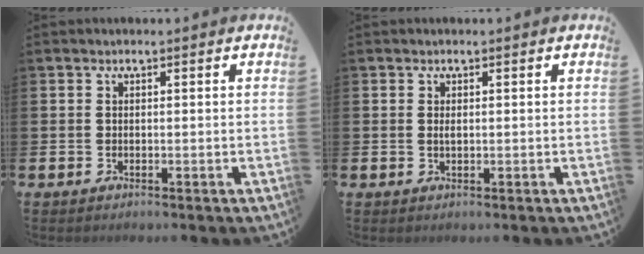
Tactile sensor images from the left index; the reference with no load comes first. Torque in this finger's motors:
{"motor_torque": [0.35, -0.12, 0.00, 0.00]}